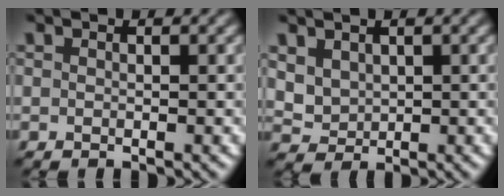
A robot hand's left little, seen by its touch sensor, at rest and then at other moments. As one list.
[{"total": 2.1, "force": [1.1, 1.5, 1.0], "torque": [-0.027, -0.004, 0.028]}]